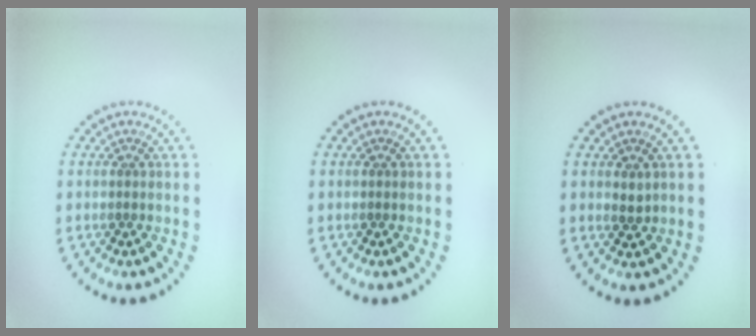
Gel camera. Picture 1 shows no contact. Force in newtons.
{"total": 0.0}
{"total": 0.7, "press": 0.7, "slide": 0.3}